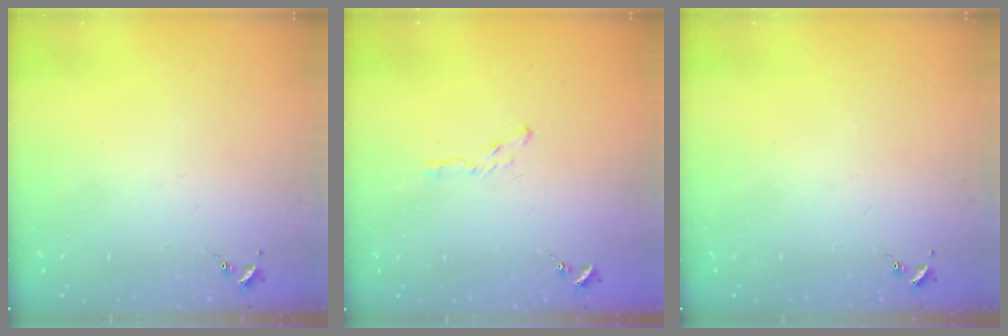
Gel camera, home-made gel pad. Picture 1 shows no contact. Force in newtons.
{"total": 3.4, "press": 3.3, "slide": 0.2}
{"total": 0.0}